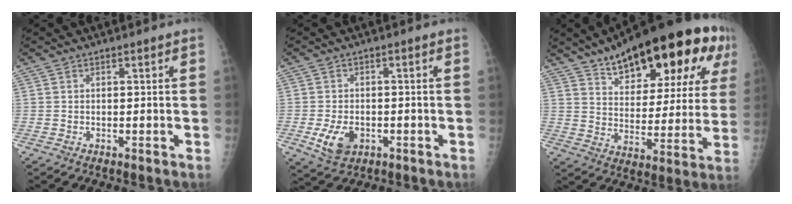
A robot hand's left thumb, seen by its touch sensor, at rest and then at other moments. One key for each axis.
{"total": 6.0, "fx": -2.0, "fy": 4.0, "fz": 4.0, "tx": -0.069, "ty": 0.002, "tz": -0.027}
{"total": 26.5, "fx": 14.8, "fy": 10.9, "fz": 19.2, "tx": -0.240, "ty": -0.019, "tz": 0.215}